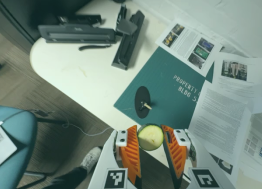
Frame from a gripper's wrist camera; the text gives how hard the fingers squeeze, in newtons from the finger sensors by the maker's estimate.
{"total": 10.7, "left": 10.6, "right": 10.8}